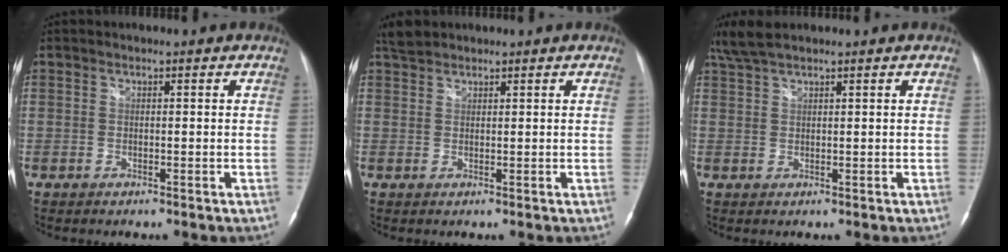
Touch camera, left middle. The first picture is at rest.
{"total": 2.3, "force": [2.2, 0.6, 0.4], "torque": [-0.016, 0.012, 0.043]}
{"total": 3.9, "force": [3.3, 0.4, 2.0], "torque": [-0.054, 0.020, 0.071]}